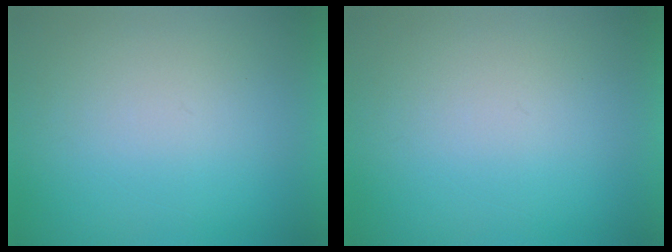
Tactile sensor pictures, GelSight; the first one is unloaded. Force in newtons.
{"total": 0.0}